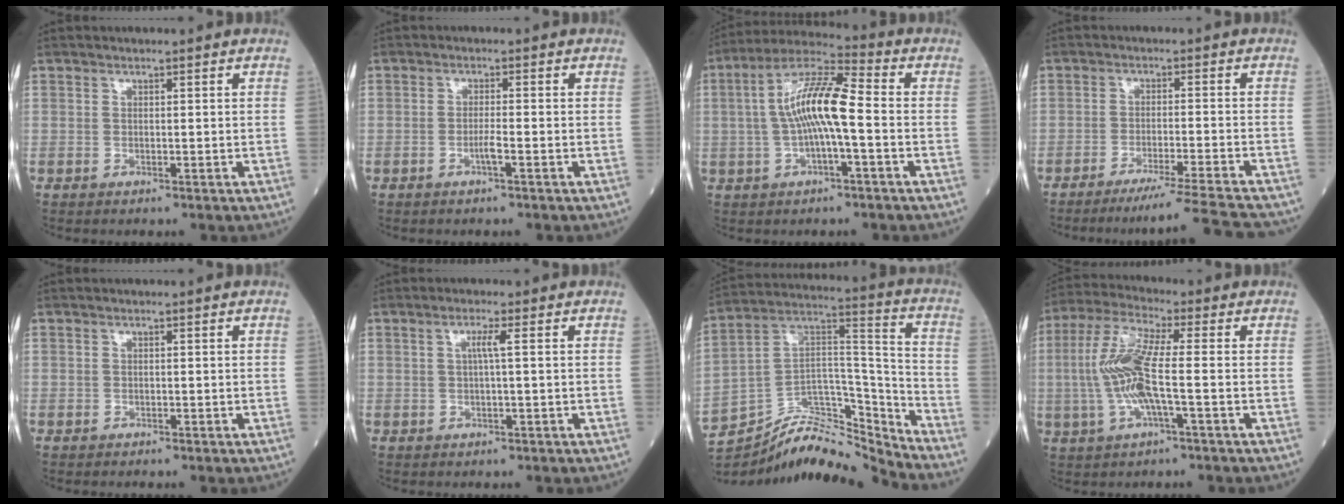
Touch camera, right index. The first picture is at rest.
{"total": 2.0, "force": [-0.9, -0.1, 1.8], "torque": [-0.036, -0.001, -0.018]}
{"total": 10.9, "force": [-0.5, 1.8, 10.8], "torque": [-0.208, 0.024, -0.015]}
{"total": 13.3, "force": [-12.3, -1.8, 4.7], "torque": [-0.047, -0.026, -0.179]}
{"total": 0.0}
{"total": 2.0, "force": [0.3, -0.4, 1.9], "torque": [-0.037, 0.001, 0.005]}
{"total": 16.7, "force": [-16.3, 2.0, 3.2], "torque": [-0.051, 0.069, -0.277]}
{"total": 10.4, "force": [-1.0, 1.1, 10.2], "torque": [-0.225, 0.009, -0.026]}